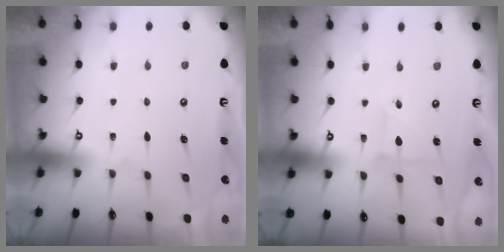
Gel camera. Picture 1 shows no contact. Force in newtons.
{"total": 2.8, "press": 2.8, "slide": 0.3}